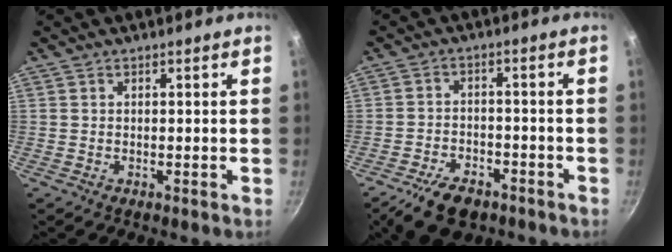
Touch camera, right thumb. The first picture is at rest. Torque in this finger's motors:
{"motor_torque": [1.33, 0.45, 0.41, -0.48, 0.04]}